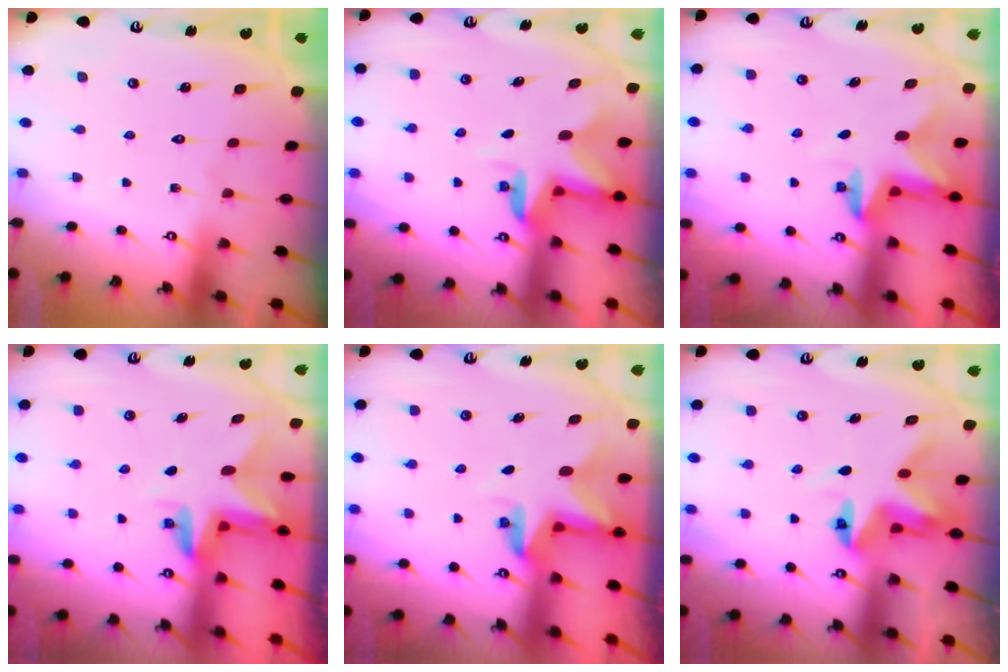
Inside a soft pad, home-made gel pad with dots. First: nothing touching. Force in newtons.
{"total": 3.1, "press": 3.0, "slide": 0.5}
{"total": 2.7, "press": 2.7, "slide": 0.5}
{"total": 3.5, "press": 3.4, "slide": 0.3}
{"total": 3.2, "press": 3.2, "slide": 0.2}
{"total": 5.3, "press": 5.2, "slide": 0.4}